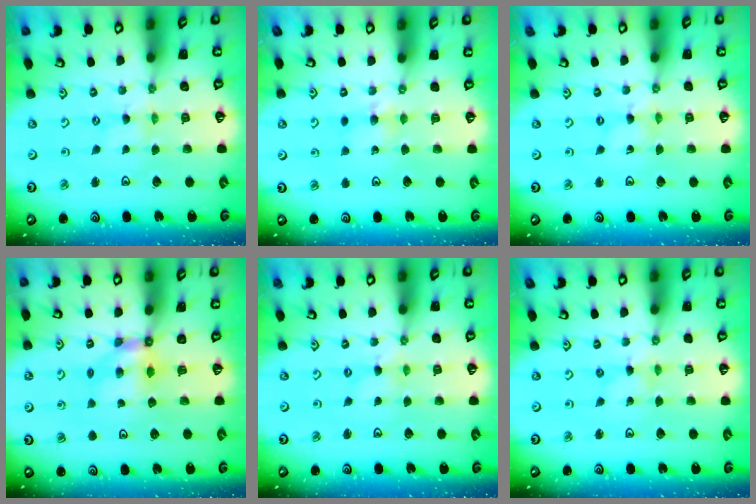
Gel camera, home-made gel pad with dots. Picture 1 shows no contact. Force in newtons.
{"total": 4.6, "press": 4.5, "slide": 0.8}
{"total": 0.7, "press": 0.6, "slide": 0.2}
{"total": 5.6, "press": 5.6, "slide": 0.4}
{"total": 0.8, "press": 0.7, "slide": 0.2}
{"total": 0.0}